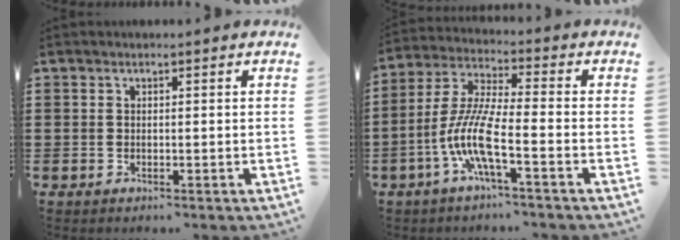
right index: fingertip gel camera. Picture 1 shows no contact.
{"total": 8.9, "force": [-4.0, 1.0, 7.9], "torque": [-0.197, -0.023, -0.085]}